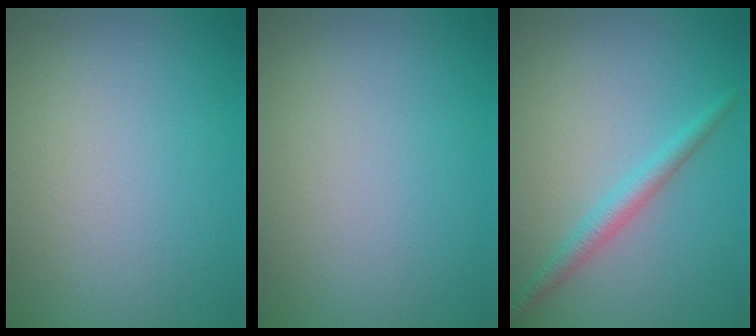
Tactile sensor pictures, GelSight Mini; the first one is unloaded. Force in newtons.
{"total": 0.0}
{"total": 2.1, "press": 2.1, "slide": 0.1}